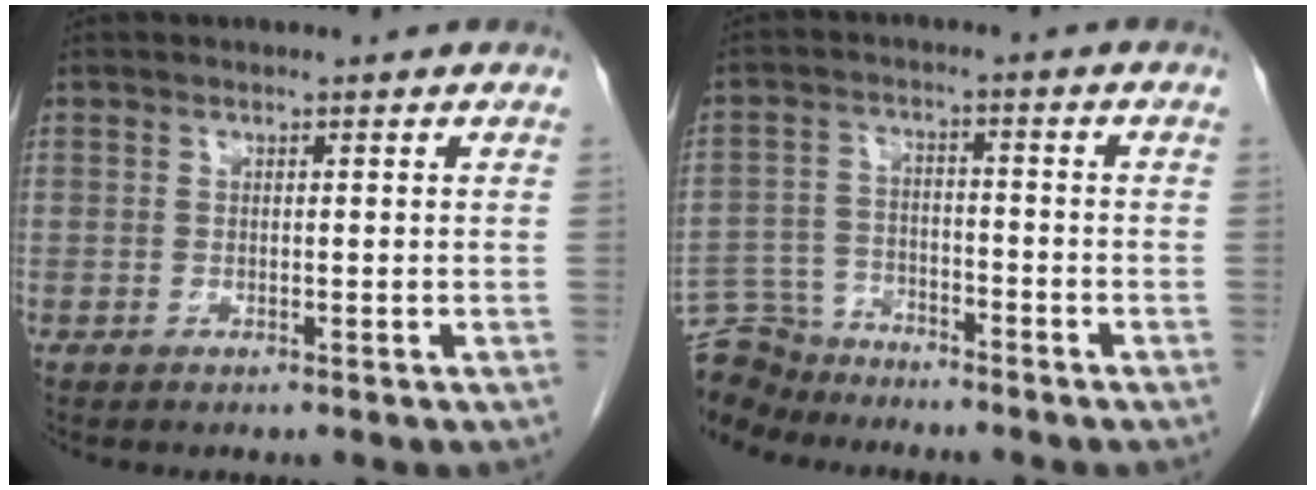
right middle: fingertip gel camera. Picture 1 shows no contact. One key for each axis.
{"total": 9.3, "fx": -8.9, "fy": 2.7, "fz": 0.4, "tx": -0.015, "ty": 0.007, "tz": -0.163}